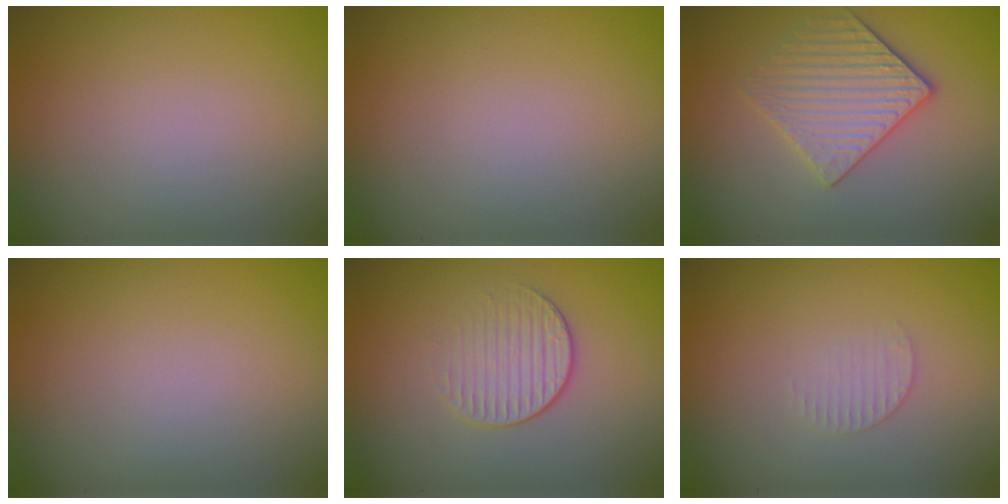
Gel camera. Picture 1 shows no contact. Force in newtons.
{"total": 0.0}
{"total": 3.6, "press": 3.3, "slide": 1.4}
{"total": 0.0}
{"total": 2.0, "press": 1.4, "slide": 1.4}
{"total": 1.3, "press": 1.2, "slide": 0.4}